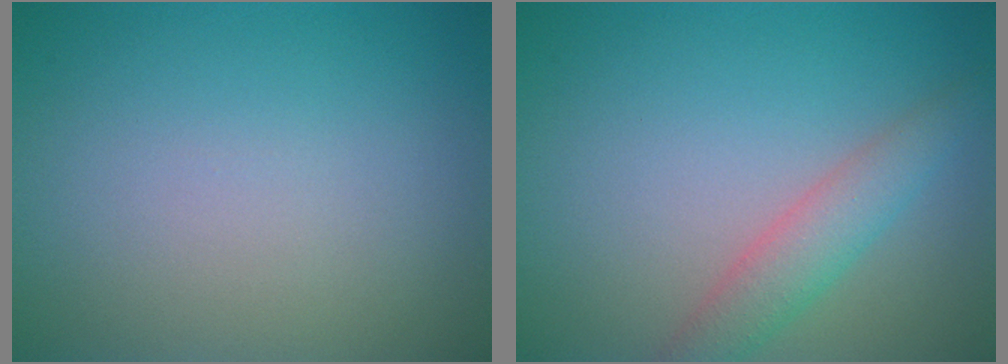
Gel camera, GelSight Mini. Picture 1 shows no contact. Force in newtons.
{"total": 2.9, "press": 2.9, "slide": 0.1}